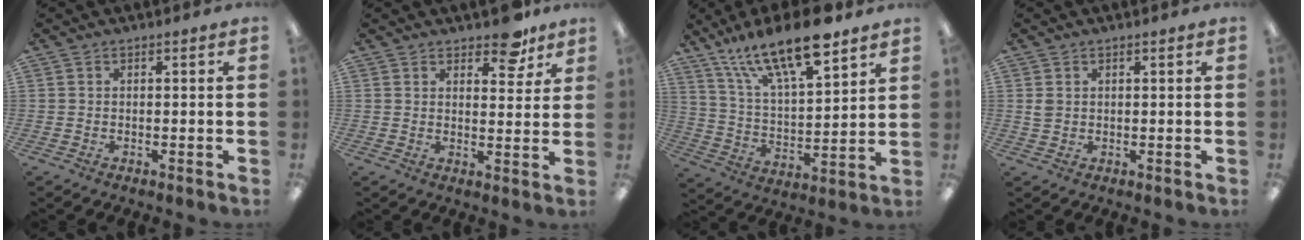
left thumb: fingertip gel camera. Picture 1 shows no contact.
{"total": 7.4, "force": [5.6, 3.3, 3.5], "torque": [-0.026, -0.033, 0.094]}
{"total": 18.9, "force": [14.0, 5.8, 11.3], "torque": [-0.206, -0.077, 0.242]}
{"total": 1.7, "force": [0.6, 1.4, 0.8], "torque": [-0.017, 0.002, 0.010]}